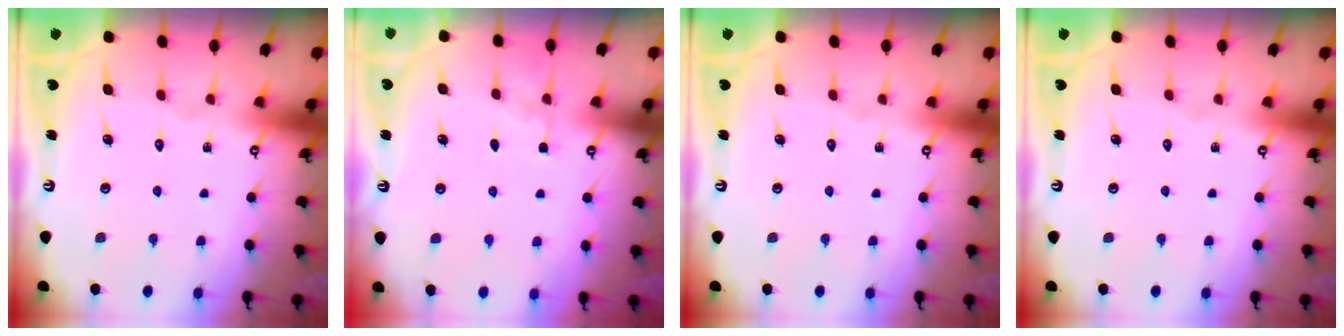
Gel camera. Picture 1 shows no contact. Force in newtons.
{"total": 3.4, "press": 3.4, "slide": 0.5}
{"total": 0.0}
{"total": 0.0}